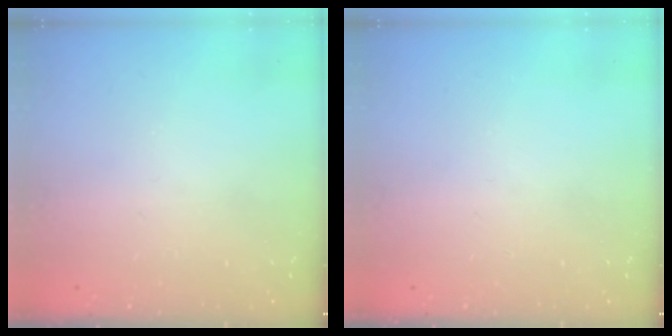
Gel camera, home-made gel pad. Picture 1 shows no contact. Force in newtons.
{"total": 0.0}